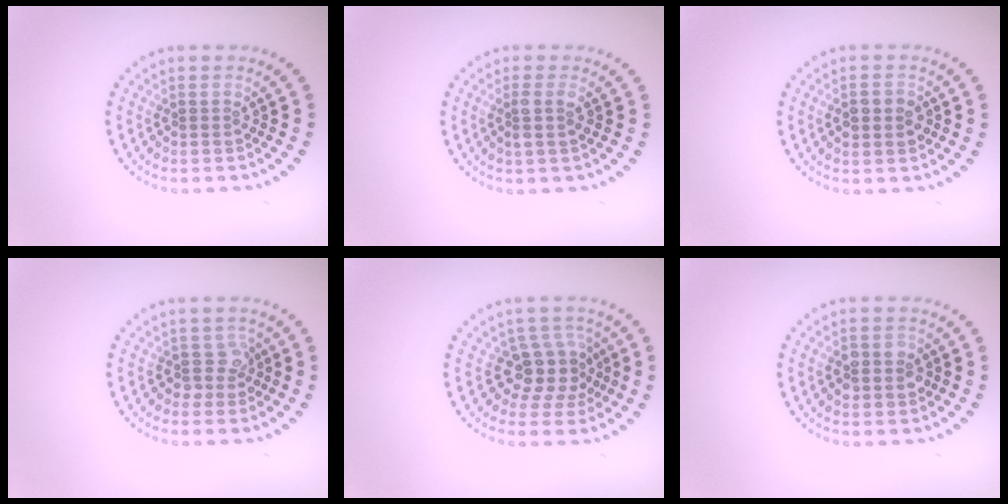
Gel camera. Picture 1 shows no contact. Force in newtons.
{"total": 1.6, "press": 1.4, "slide": 0.7}
{"total": 2.9, "press": 2.9, "slide": 0.1}
{"total": 1.9, "press": 1.5, "slide": 1.1}
{"total": 3.8, "press": 3.1, "slide": 2.2}
{"total": 2.3, "press": 2.2, "slide": 0.4}